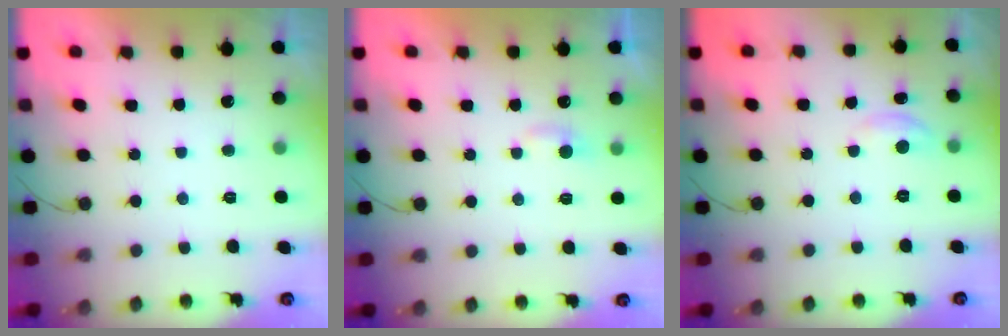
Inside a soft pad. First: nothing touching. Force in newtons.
{"total": 3.6, "press": 3.5, "slide": 0.4}
{"total": 2.9, "press": 2.9, "slide": 0.2}